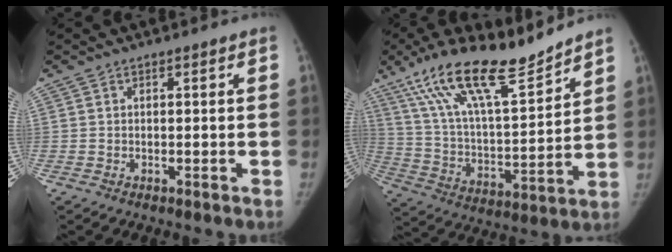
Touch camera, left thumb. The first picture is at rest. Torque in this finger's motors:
{"motor_torque": [0.86, -0.06, 1.59, -1.18, 0.30]}